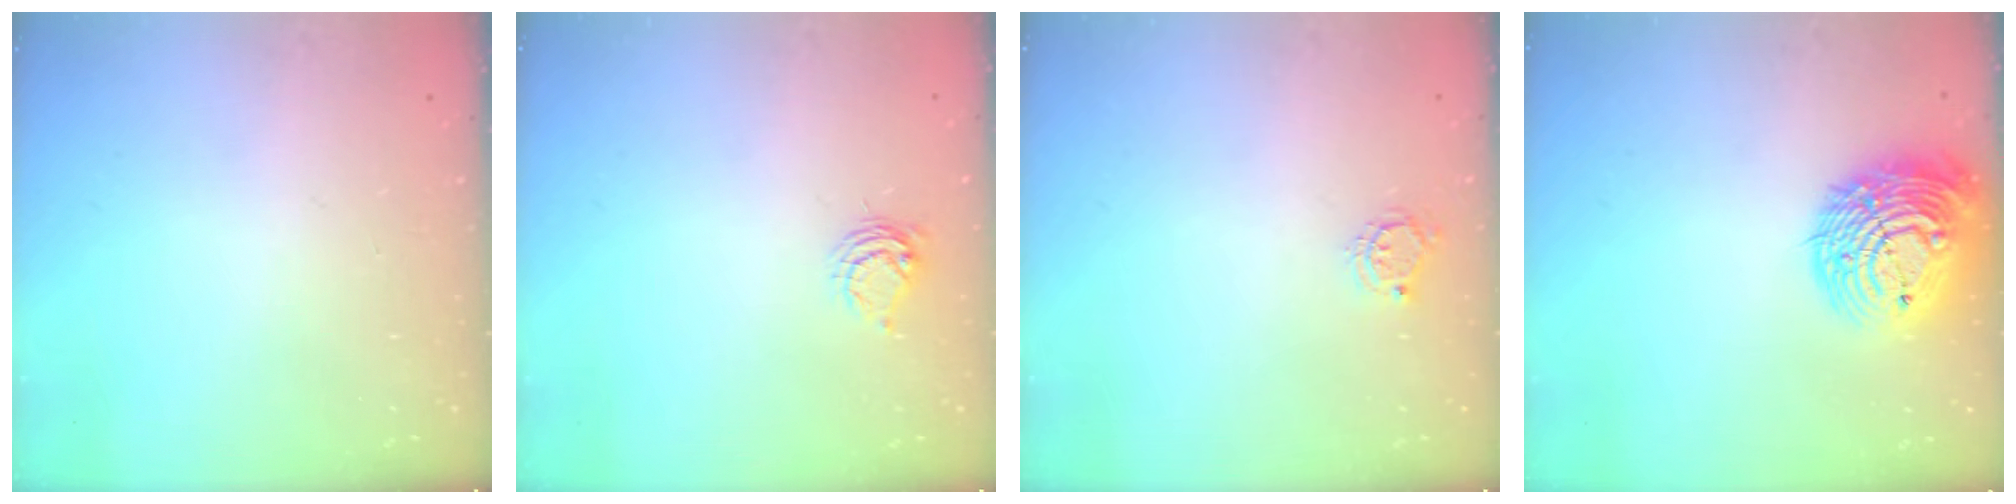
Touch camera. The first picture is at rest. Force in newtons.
{"total": 4.9, "press": 4.8, "slide": 0.7}
{"total": 5.0, "press": 5.0, "slide": 0.4}
{"total": 17.9, "press": 17.8, "slide": 1.9}